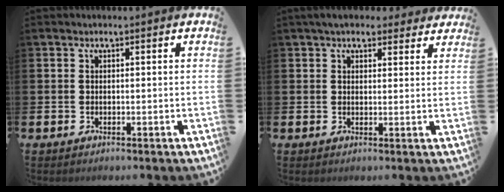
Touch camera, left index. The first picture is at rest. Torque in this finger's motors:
{"motor_torque": [1.12, -1.02, 0.66, 0.14]}